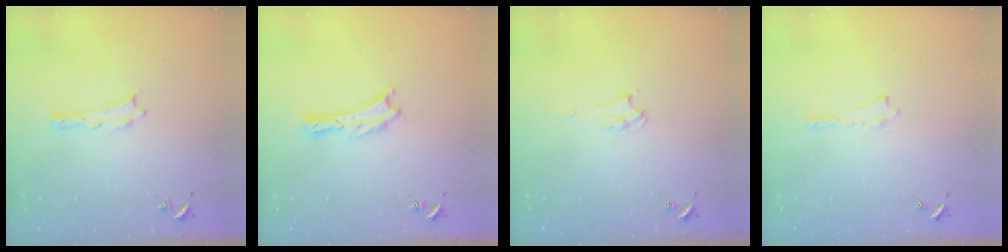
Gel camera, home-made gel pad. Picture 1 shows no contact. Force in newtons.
{"total": 0.0}
{"total": 2.2, "press": 2.2, "slide": 0.2}
{"total": 0.0}